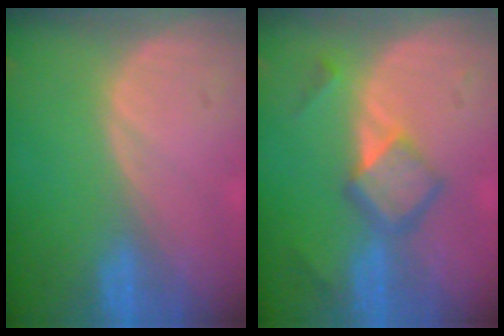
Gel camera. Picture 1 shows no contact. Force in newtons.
{"total": 5.8, "press": 5.0, "slide": 2.9}